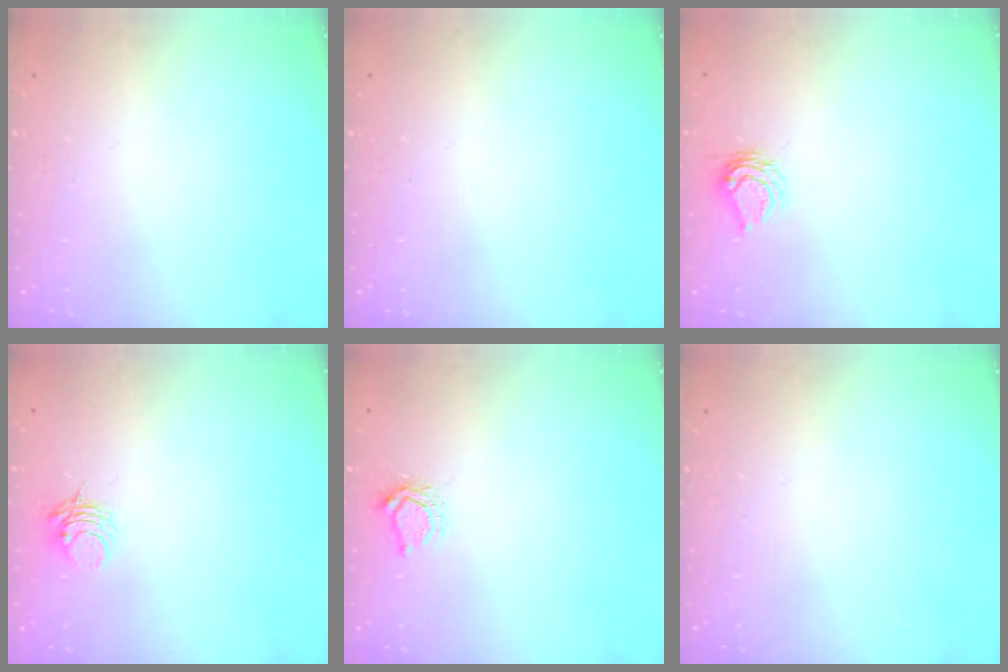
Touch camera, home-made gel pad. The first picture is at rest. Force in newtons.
{"total": 0.0}
{"total": 5.8, "press": 5.8, "slide": 0.7}
{"total": 4.3, "press": 4.3, "slide": 0.5}
{"total": 5.4, "press": 5.3, "slide": 0.6}
{"total": 0.0}